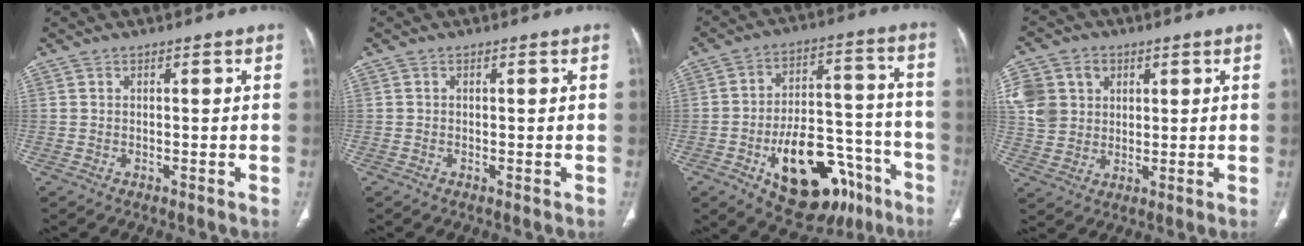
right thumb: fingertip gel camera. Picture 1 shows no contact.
{"total": 0.0}
{"total": 23.0, "force": [-11.4, 12.5, 15.6], "torque": [-0.192, 0.073, -0.157]}
{"total": 11.8, "force": [3.4, 10.0, 5.4], "torque": [-0.099, 0.007, 0.070]}